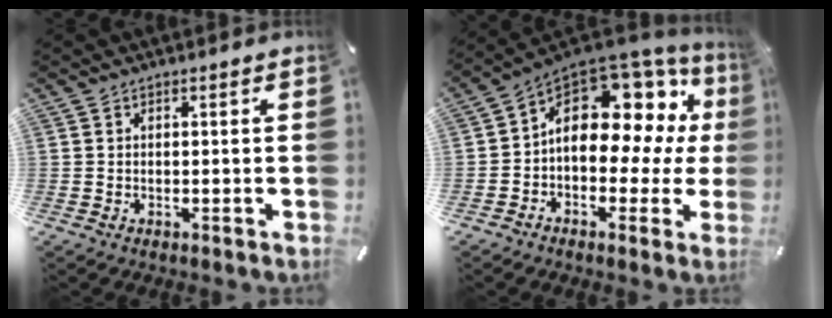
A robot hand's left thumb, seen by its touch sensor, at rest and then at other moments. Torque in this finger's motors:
{"motor_torque": [0.73, 1.61, 1.18, -0.61, 0.38]}